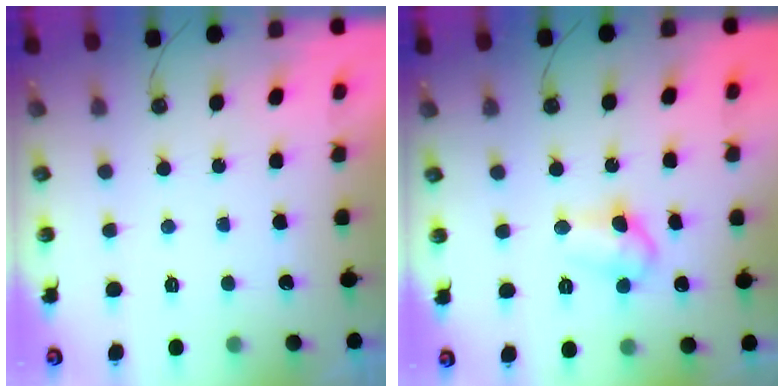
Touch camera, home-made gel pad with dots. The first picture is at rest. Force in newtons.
{"total": 8.1, "press": 8.0, "slide": 0.8}